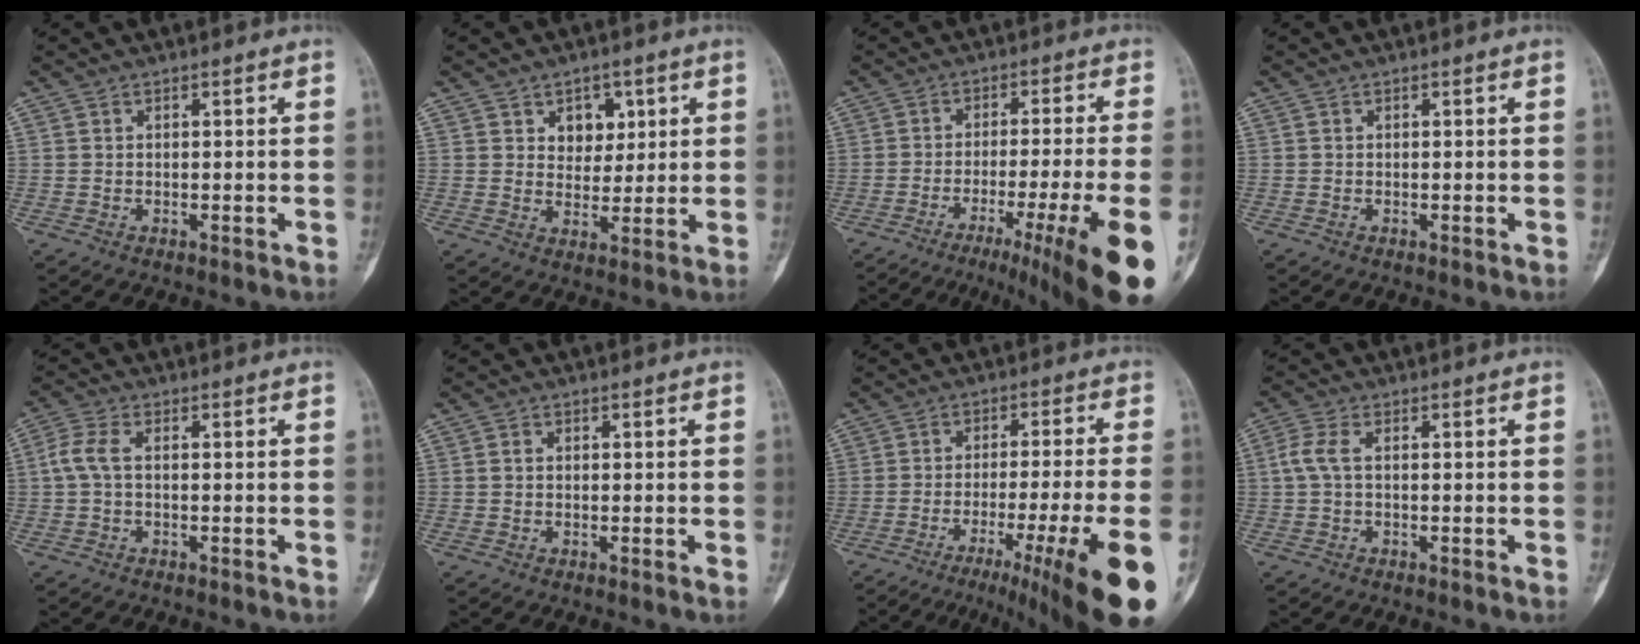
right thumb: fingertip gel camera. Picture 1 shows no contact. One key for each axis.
{"total": 5.8, "fx": 2.4, "fy": 4.4, "fz": 2.9, "tx": -0.009, "ty": -0.012, "tz": 0.036}
{"total": 18.8, "fx": -9.6, "fy": 0.5, "fz": 16.1, "tx": -0.190, "ty": 0.017, "tz": -0.144}
{"total": 0.0}
{"total": 4.1, "fx": 0.0, "fy": 2.0, "fz": 3.6, "tx": -0.095, "ty": 0.008, "tz": -0.005}
{"total": 1.0, "fx": 0.0, "fy": 0.7, "fz": 0.8, "tx": -0.010, "ty": 0.000, "tz": -0.001}
{"total": 22.1, "fx": -11.4, "fy": 1.8, "fz": 18.8, "tx": -0.224, "ty": 0.032, "tz": -0.169}
{"total": 3.6, "fx": 0.2, "fy": 1.6, "fz": 3.2, "tx": -0.089, "ty": 0.006, "tz": -0.001}